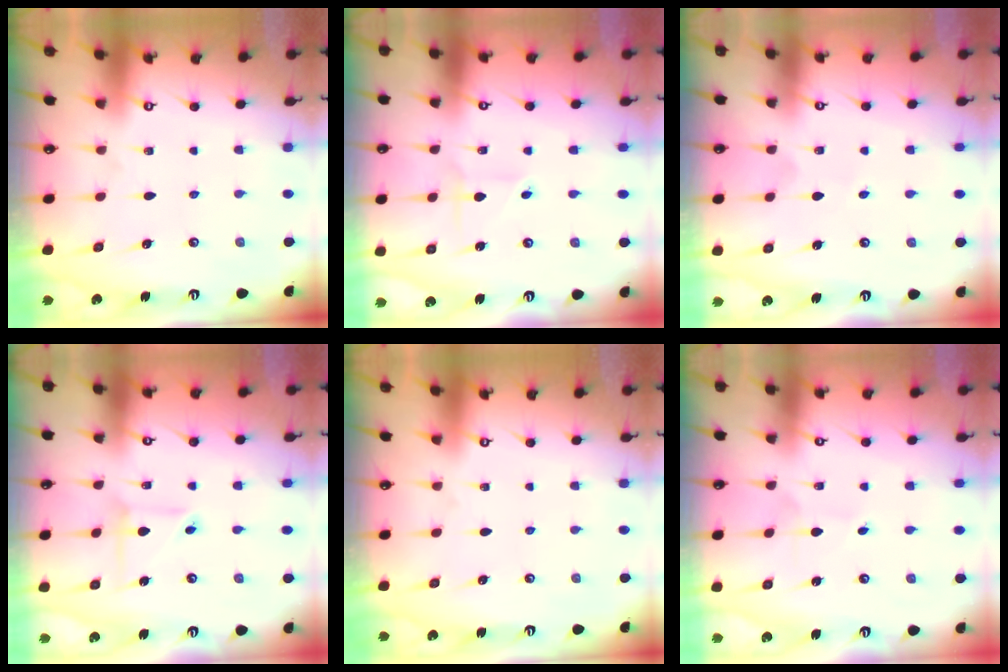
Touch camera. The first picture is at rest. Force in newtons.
{"total": 2.2, "press": 2.2, "slide": 0.2}
{"total": 2.7, "press": 2.7, "slide": 0.3}
{"total": 3.9, "press": 3.9, "slide": 0.4}
{"total": 0.0}
{"total": 2.7, "press": 2.7, "slide": 0.3}